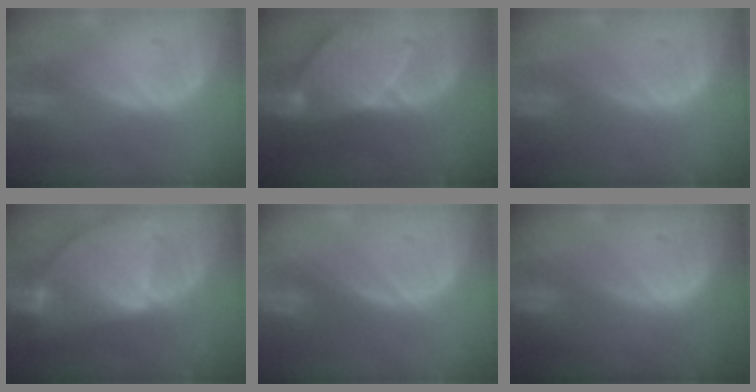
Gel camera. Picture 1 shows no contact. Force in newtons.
{"total": 9.3, "press": 8.6, "slide": 3.6}
{"total": 0.0}
{"total": 9.5, "press": 8.2, "slide": 4.8}
{"total": 0.0}
{"total": 0.0}